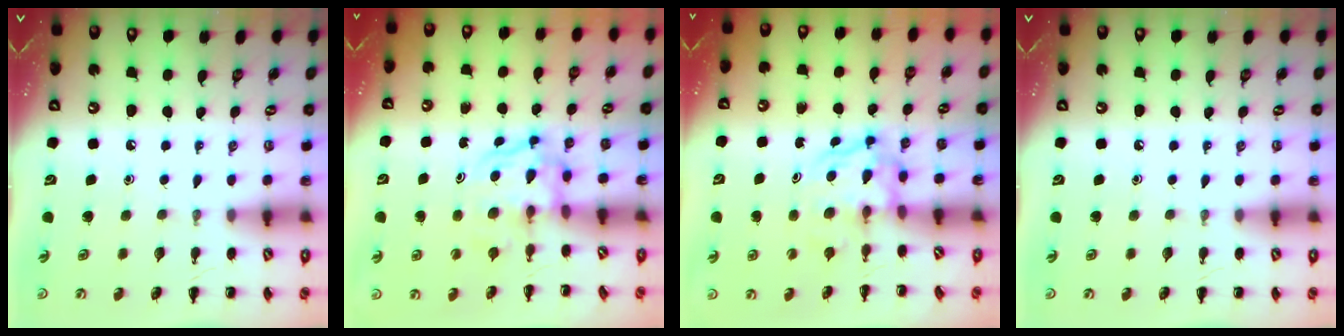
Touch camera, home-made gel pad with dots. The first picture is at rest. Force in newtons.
{"total": 3.7, "press": 3.6, "slide": 0.4}
{"total": 3.8, "press": 3.7, "slide": 0.5}
{"total": 0.0}